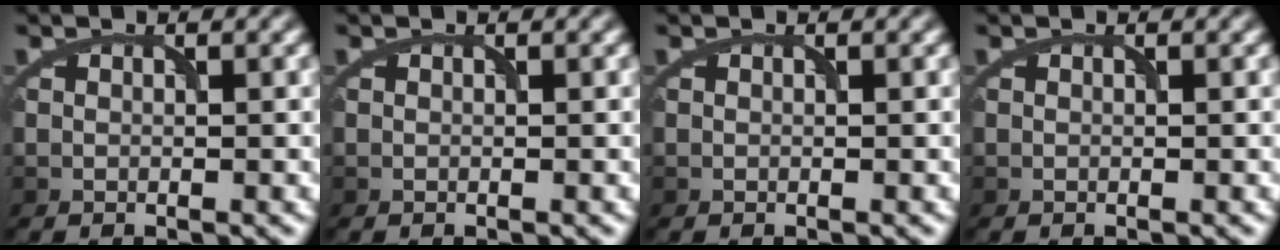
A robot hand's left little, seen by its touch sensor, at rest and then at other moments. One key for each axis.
{"total": 0.0}
{"total": 0.0}
{"total": 0.0}